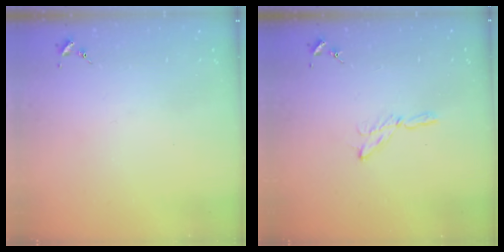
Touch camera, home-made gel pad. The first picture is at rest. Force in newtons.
{"total": 5.3, "press": 5.2, "slide": 0.6}